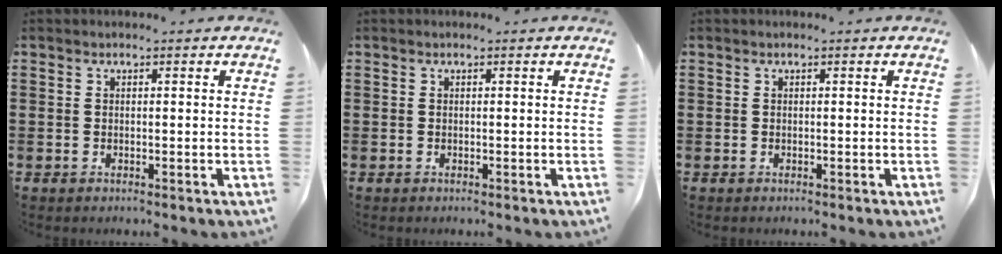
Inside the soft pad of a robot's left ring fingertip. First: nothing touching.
{"total": 0.0}
{"total": 0.0}